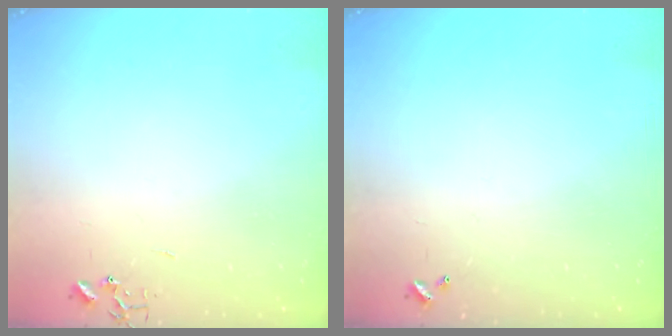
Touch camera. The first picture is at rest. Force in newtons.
{"total": 0.0}